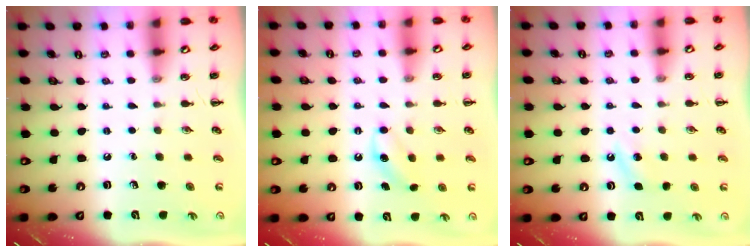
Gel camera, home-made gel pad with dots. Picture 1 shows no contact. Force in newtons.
{"total": 4.6, "press": 4.5, "slide": 1.1}
{"total": 4.0, "press": 3.8, "slide": 1.1}